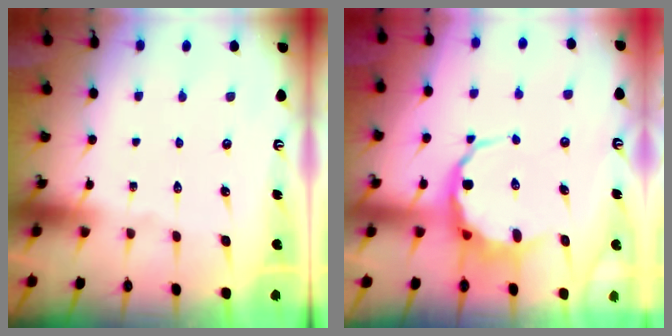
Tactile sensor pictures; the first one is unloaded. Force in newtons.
{"total": 6.9, "press": 6.7, "slide": 1.5}